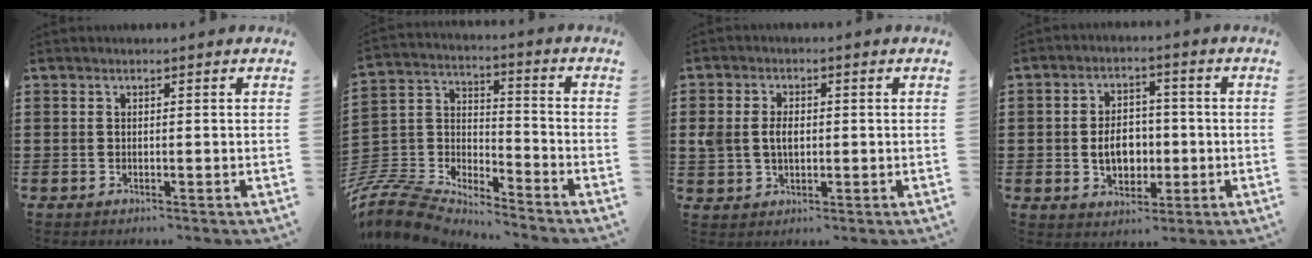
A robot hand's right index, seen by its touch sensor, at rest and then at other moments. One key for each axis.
{"total": 8.4, "fx": -8.0, "fy": 1.8, "fz": 1.7, "tx": -0.071, "ty": -0.006, "tz": -0.172}
{"total": 3.7, "fx": 0.2, "fy": 2.7, "fz": 2.6, "tx": -0.071, "ty": 0.005, "tz": -0.004}
{"total": 6.3, "fx": -0.8, "fy": 4.5, "fz": 4.3, "tx": -0.068, "ty": -0.001, "tz": -0.021}